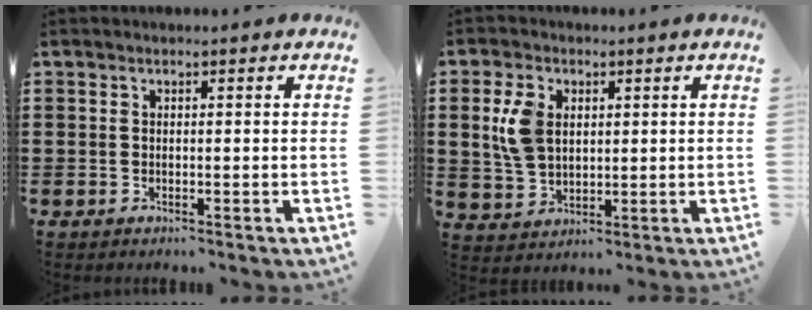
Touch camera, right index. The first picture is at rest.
{"total": 6.6, "force": [1.6, 4.5, 4.5], "torque": [-0.121, 0.008, 0.022]}